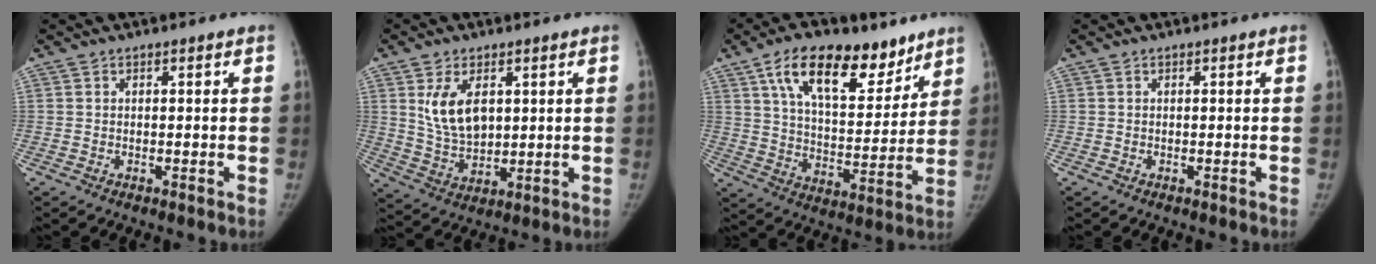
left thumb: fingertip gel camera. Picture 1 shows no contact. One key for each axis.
{"total": 9.3, "fx": 3.0, "fy": 5.5, "fz": 6.9, "tx": -0.107, "ty": -0.018, "tz": 0.070}
{"total": 19.3, "fx": 11.7, "fy": 9.4, "fz": 12.1, "tx": -0.152, "ty": -0.047, "tz": 0.197}
{"total": 0.0}